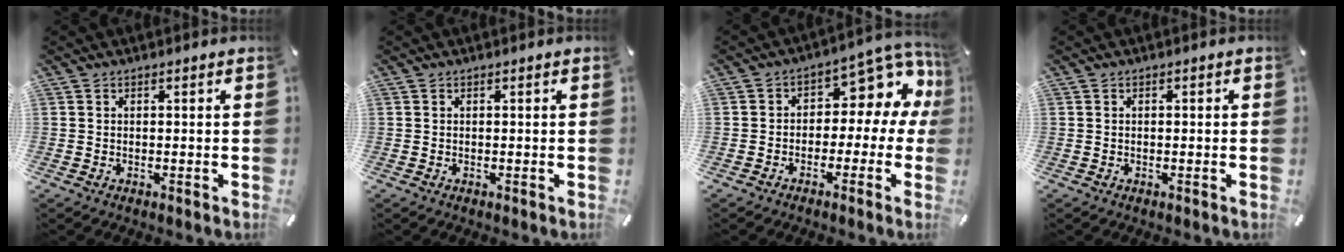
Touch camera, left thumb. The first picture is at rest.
{"total": 0.0}
{"total": 10.4, "force": [3.9, 6.3, 7.3], "torque": [-0.098, -0.027, 0.064]}
{"total": 0.6, "force": [-0.2, 0.3, 0.5], "torque": [-0.010, -0.001, -0.003]}